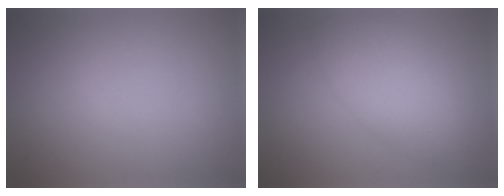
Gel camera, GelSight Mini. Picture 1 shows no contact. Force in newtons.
{"total": 5.1, "press": 5.1, "slide": 0.3}